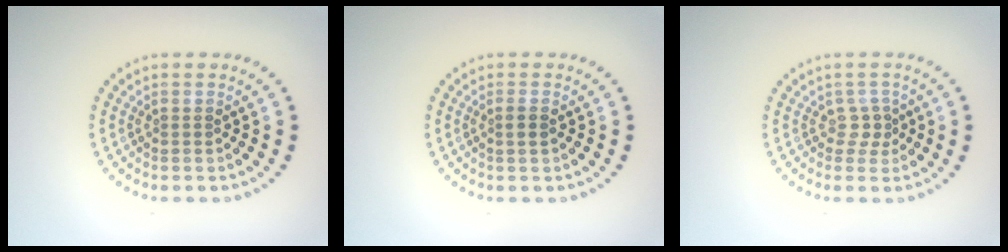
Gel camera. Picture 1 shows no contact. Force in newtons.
{"total": 1.0, "press": 1.0, "slide": 0.4}
{"total": 1.3, "press": 0.9, "slide": 0.9}